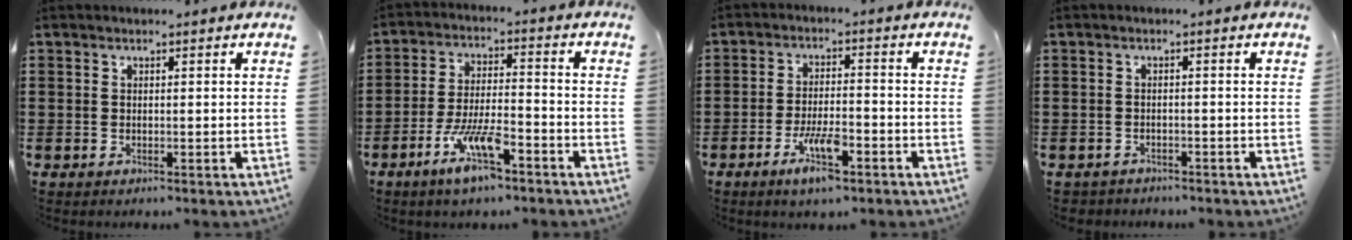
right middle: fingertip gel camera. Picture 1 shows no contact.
{"total": 8.7, "force": [-5.2, 2.4, 6.6], "torque": [-0.138, -0.002, -0.096]}
{"total": 6.8, "force": [-3.7, 2.1, 5.3], "torque": [-0.105, 0.000, -0.066]}
{"total": 1.4, "force": [-1.4, 0.3, -0.2], "torque": [-0.003, 0.000, -0.031]}